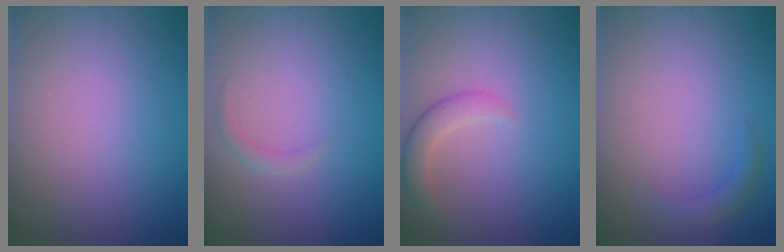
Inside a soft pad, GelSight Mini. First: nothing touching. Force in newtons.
{"total": 1.0, "press": 1.0, "slide": 0.0}
{"total": 2.4, "press": 2.4, "slide": 0.3}
{"total": 1.4, "press": 1.4, "slide": 0.0}